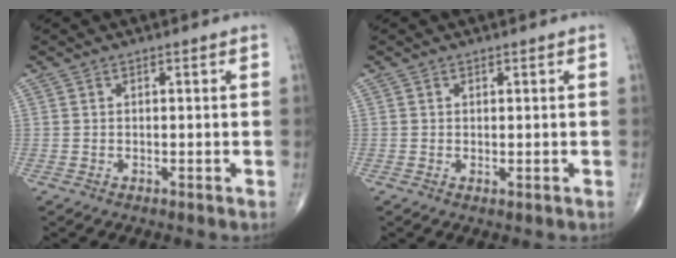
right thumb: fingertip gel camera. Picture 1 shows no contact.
{"total": 0.5, "force": [0.0, 0.3, 0.5], "torque": [-0.012, -0.004, 0.002]}